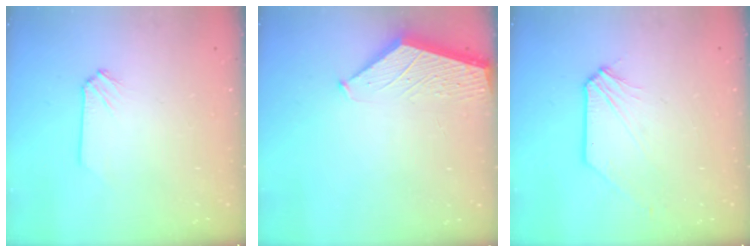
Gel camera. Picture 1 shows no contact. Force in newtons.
{"total": 1.8, "press": 1.8, "slide": 0.2}
{"total": 1.8, "press": 1.8, "slide": 0.2}